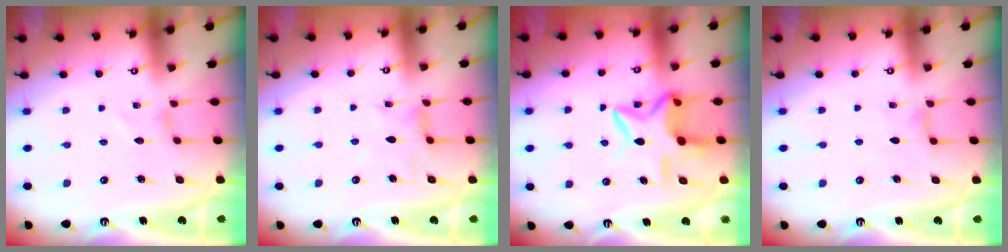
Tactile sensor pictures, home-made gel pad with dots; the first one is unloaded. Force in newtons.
{"total": 5.3, "press": 5.3, "slide": 0.3}
{"total": 11.2, "press": 11.1, "slide": 1.5}
{"total": 1.8, "press": 1.7, "slide": 0.4}